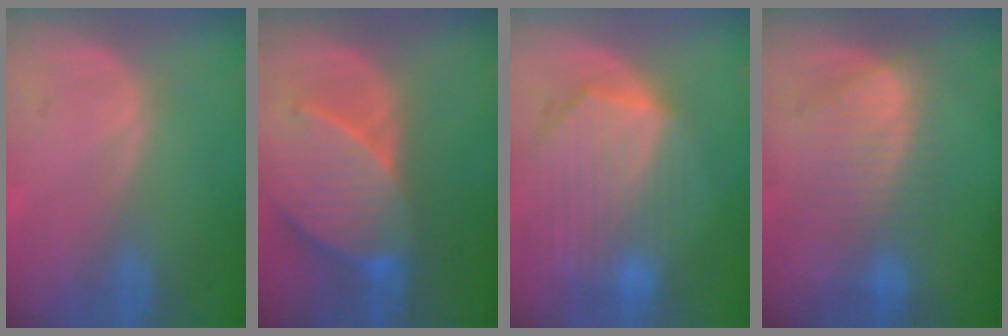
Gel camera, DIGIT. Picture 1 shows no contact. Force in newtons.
{"total": 9.6, "press": 8.7, "slide": 4.0}
{"total": 10.4, "press": 9.2, "slide": 4.9}
{"total": 7.6, "press": 7.4, "slide": 1.8}